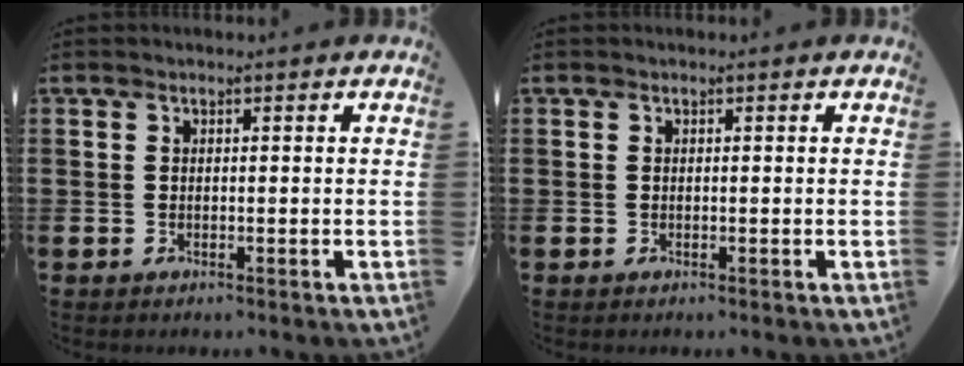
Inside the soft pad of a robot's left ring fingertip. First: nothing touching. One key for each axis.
{"total": 0.0}